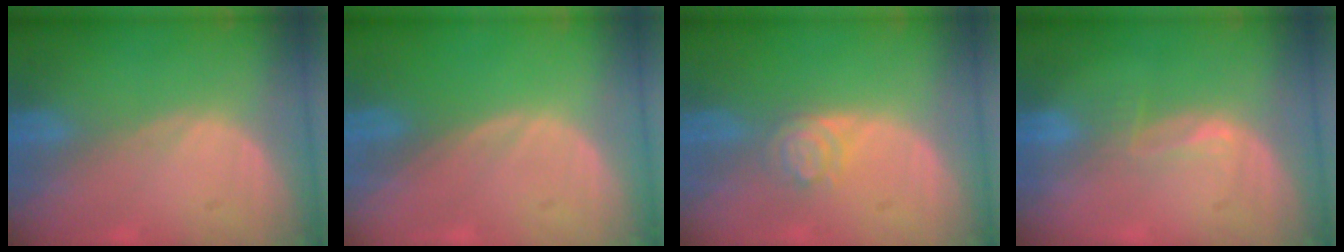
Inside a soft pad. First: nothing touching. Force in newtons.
{"total": 0.0}
{"total": 4.0, "press": 3.4, "slide": 2.2}
{"total": 2.6, "press": 2.0, "slide": 1.6}